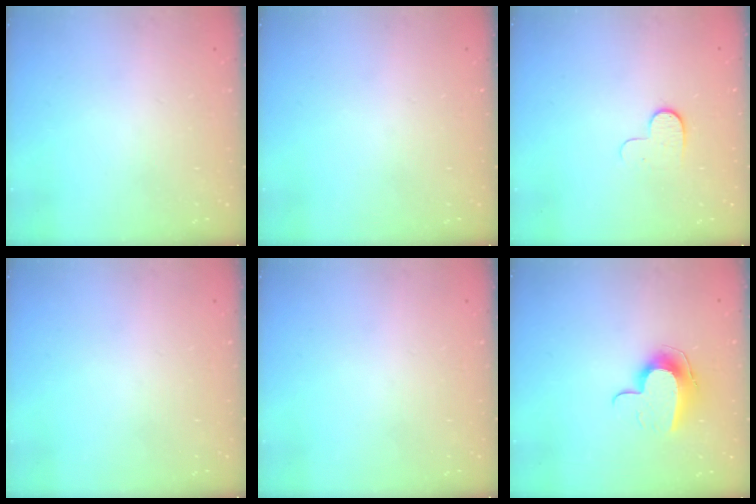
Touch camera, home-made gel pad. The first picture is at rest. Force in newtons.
{"total": 0.0}
{"total": 5.4, "press": 5.3, "slide": 1.2}
{"total": 0.0}
{"total": 0.0}
{"total": 10.3, "press": 10.3, "slide": 0.4}